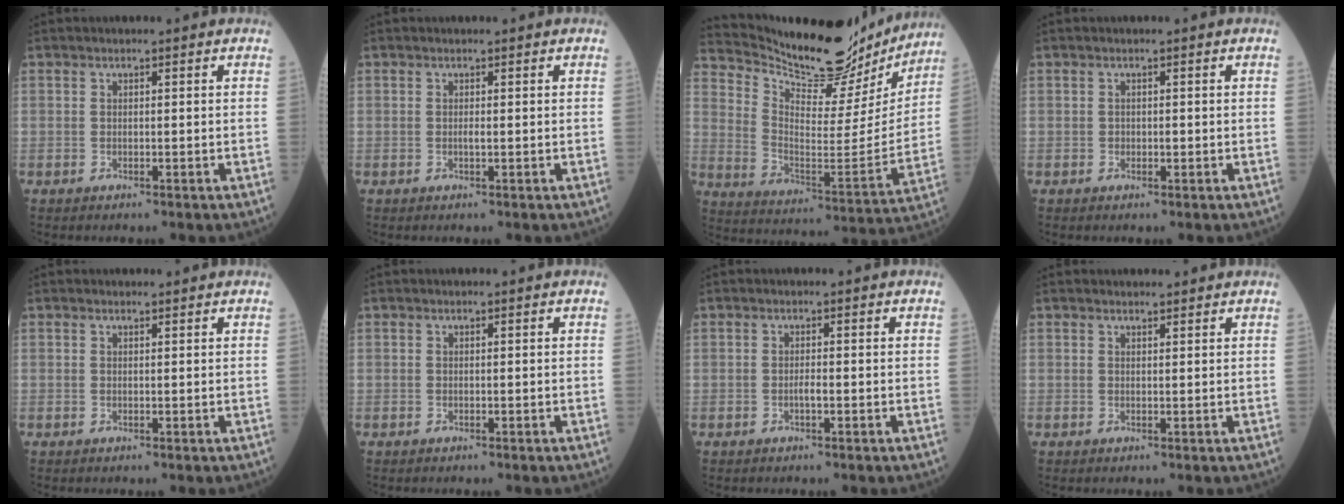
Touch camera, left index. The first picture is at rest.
{"total": 0.5, "force": [0.0, 0.1, 0.5], "torque": [-0.013, -0.001, 0.000]}
{"total": 22.3, "force": [20.3, 5.4, 7.4], "torque": [-0.129, -0.037, 0.297]}
{"total": 0.7, "force": [-0.1, 0.5, 0.4], "torque": [-0.007, 0.001, -0.004]}
{"total": 0.6, "force": [0.6, 0.1, 0.0], "torque": [-0.007, 0.000, 0.009]}
{"total": 0.0}
{"total": 0.9, "force": [-0.3, 0.1, 0.8], "torque": [-0.017, 0.001, -0.007]}
{"total": 1.8, "force": [1.7, 0.4, 0.4], "torque": [-0.010, 0.007, 0.026]}